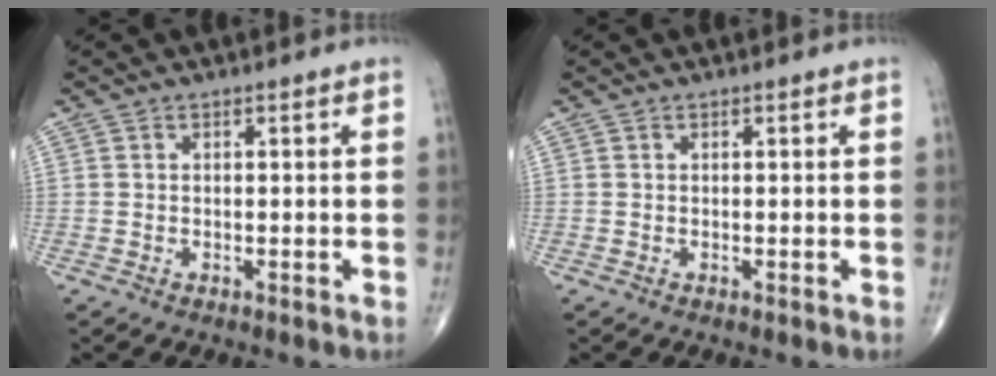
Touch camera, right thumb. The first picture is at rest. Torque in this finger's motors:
{"motor_torque": [-0.05, 0.05, 0.00, 0.00, 0.00]}